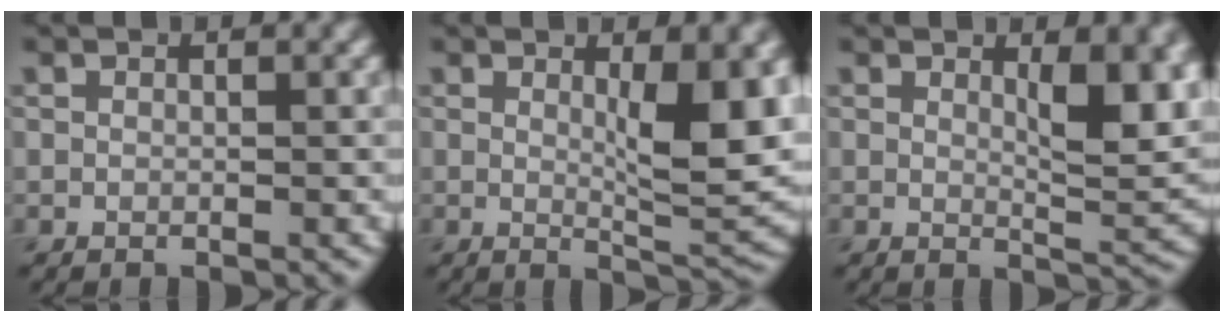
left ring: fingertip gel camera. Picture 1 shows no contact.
{"total": 6.3, "force": [1.1, 1.5, 6.0], "torque": [-0.085, -0.012, 0.023]}
{"total": 5.6, "force": [1.7, 1.8, 5.1], "torque": [-0.067, -0.007, 0.031]}